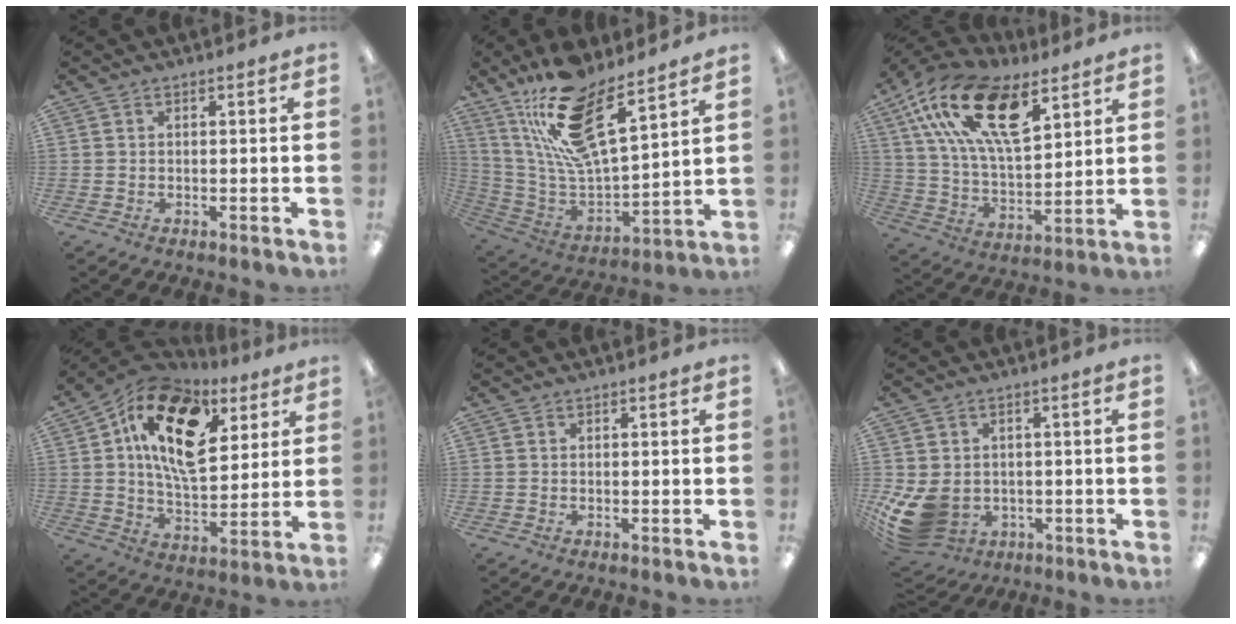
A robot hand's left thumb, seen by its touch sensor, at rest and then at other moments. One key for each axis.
{"total": 20.2, "fx": 13.7, "fy": 6.2, "fz": 13.5, "tx": -0.263, "ty": -0.078, "tz": 0.238}
{"total": 22.4, "fx": 11.9, "fy": 10.1, "fz": 16.1, "tx": -0.306, "ty": -0.049, "tz": 0.208}
{"total": 18.7, "fx": 8.3, "fy": 10.2, "fz": 13.3, "tx": -0.225, "ty": -0.017, "tz": 0.144}
{"total": 0.0}
{"total": 9.2, "fx": -1.9, "fy": 7.2, "fz": 5.4, "tx": -0.130, "ty": -0.001, "tz": -0.028}